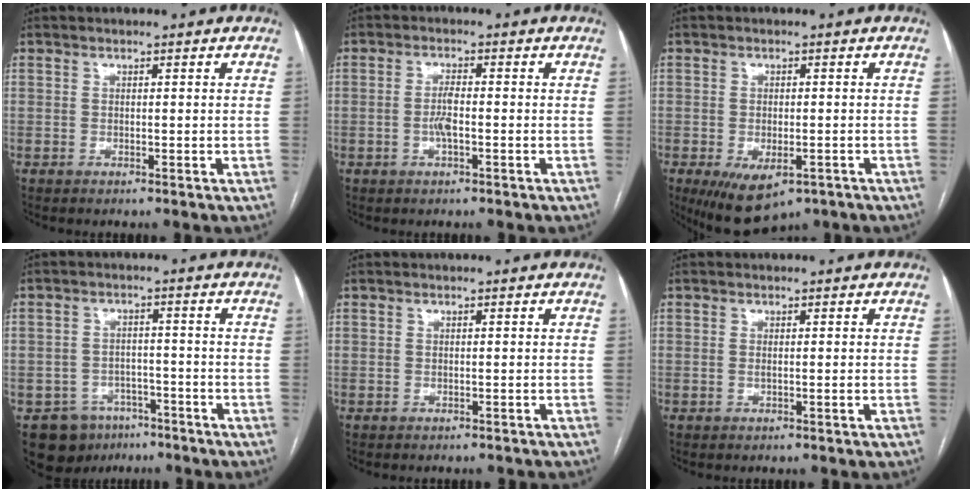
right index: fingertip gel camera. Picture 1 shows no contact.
{"total": 2.9, "force": [-0.6, 0.6, 2.8], "torque": [-0.060, 0.000, -0.011]}
{"total": 8.9, "force": [-4.8, 4.3, 6.1], "torque": [-0.105, -0.015, -0.064]}
{"total": 8.6, "force": [-5.4, 6.5, 1.7], "torque": [-0.028, 0.015, -0.073]}
{"total": 2.8, "force": [-2.5, 1.2, 0.5], "torque": [-0.003, -0.001, -0.031]}
{"total": 0.8, "force": [-0.1, 0.0, 0.8], "torque": [-0.020, -0.004, 0.002]}